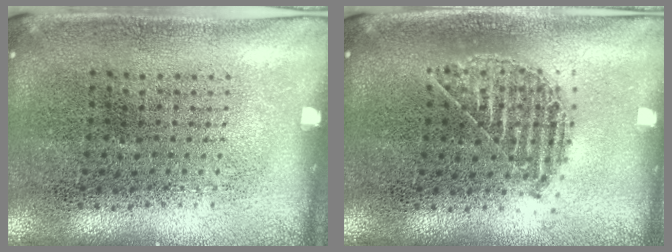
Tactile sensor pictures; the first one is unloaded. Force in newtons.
{"total": 1.0, "press": 0.9, "slide": 0.2}